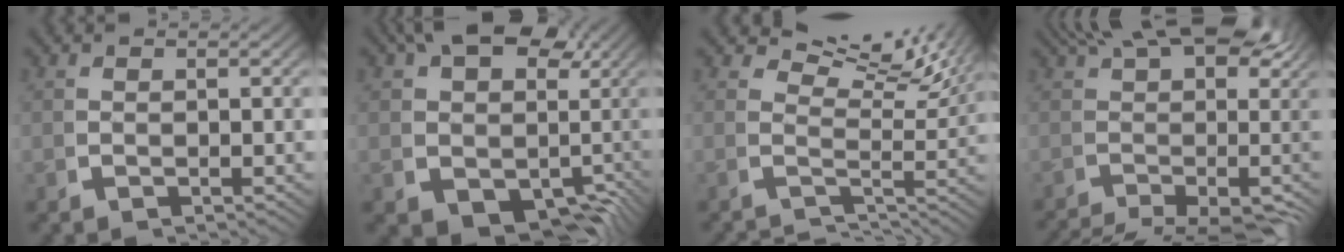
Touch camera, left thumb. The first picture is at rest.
{"total": 16.3, "force": [-0.7, 12.3, 10.7], "torque": [-0.183, -0.061, 0.014]}
{"total": 4.5, "force": [0.6, 2.6, 3.6], "torque": [-0.018, -0.001, 0.009]}
{"total": 14.7, "force": [-1.2, 8.6, 11.8], "torque": [-0.151, -0.029, -0.009]}